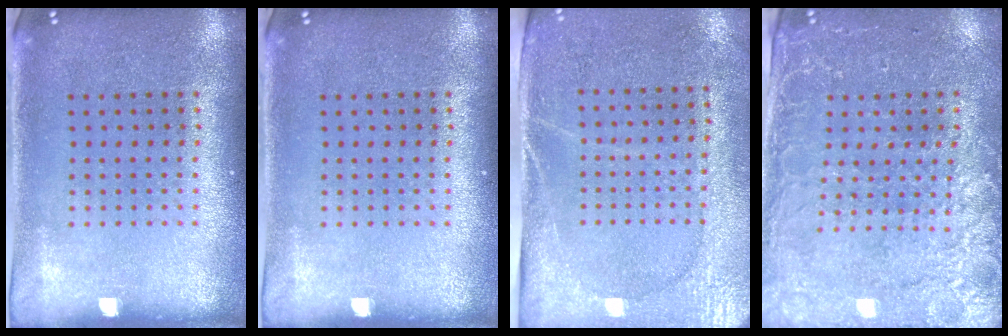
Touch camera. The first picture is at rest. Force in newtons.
{"total": 0.0}
{"total": 2.9, "press": 2.5, "slide": 1.4}
{"total": 3.0, "press": 2.8, "slide": 1.1}